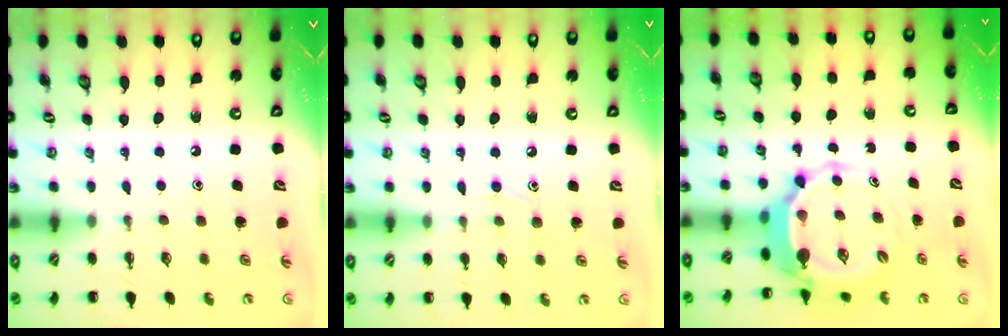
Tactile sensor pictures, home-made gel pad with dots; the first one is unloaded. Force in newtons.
{"total": 5.1, "press": 4.7, "slide": 1.8}
{"total": 5.2, "press": 5.1, "slide": 1.2}